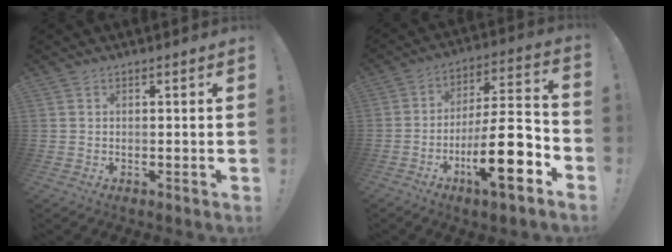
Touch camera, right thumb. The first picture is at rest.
{"total": 20.1, "force": [-8.0, 4.9, 17.8], "torque": [-0.288, 0.039, -0.129]}